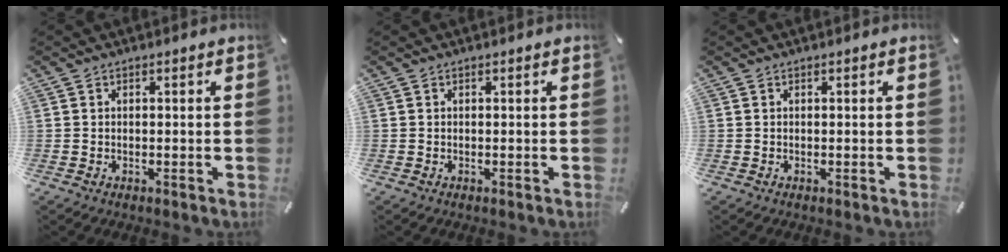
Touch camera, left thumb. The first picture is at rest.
{"total": 0.0}
{"total": 0.0}